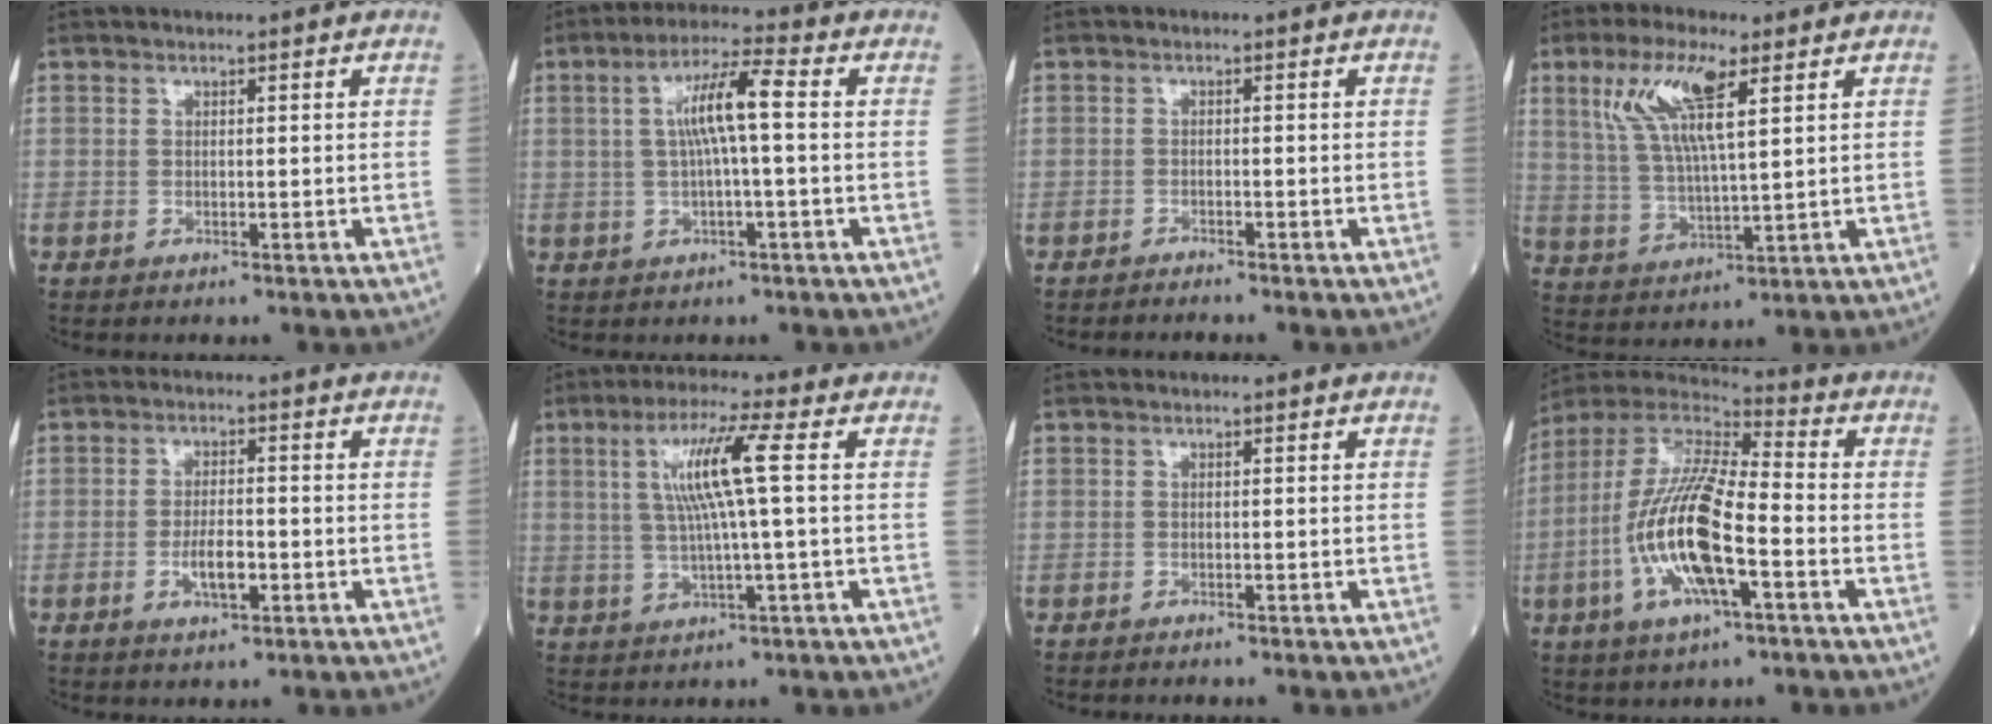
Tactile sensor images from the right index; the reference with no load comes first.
{"total": 7.2, "force": [0.8, 0.5, 7.2], "torque": [-0.136, 0.018, 0.012]}
{"total": 1.4, "force": [-1.3, -0.3, 0.1], "torque": [-0.001, -0.001, -0.020]}
{"total": 10.5, "force": [4.8, 1.9, 9.2], "torque": [-0.193, 0.010, 0.094]}
{"total": 4.1, "force": [-1.3, 1.3, 3.7], "torque": [-0.067, 0.001, -0.022]}
{"total": 8.4, "force": [1.7, -0.7, 8.2], "torque": [-0.160, 0.007, 0.036]}
{"total": 0.7, "force": [-0.7, 0.0, 0.2], "torque": [0.000, 0.000, -0.011]}
{"total": 16.8, "force": [-4.2, 3.9, 15.8], "torque": [-0.329, -0.004, -0.083]}